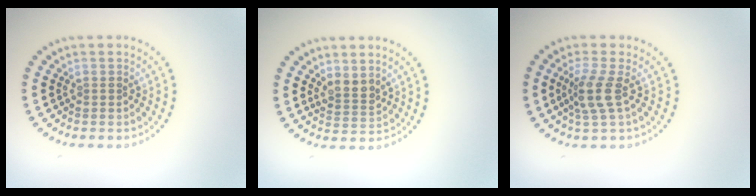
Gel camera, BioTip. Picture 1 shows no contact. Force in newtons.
{"total": 2.0, "press": 1.7, "slide": 1.2}
{"total": 2.7, "press": 2.1, "slide": 1.8}